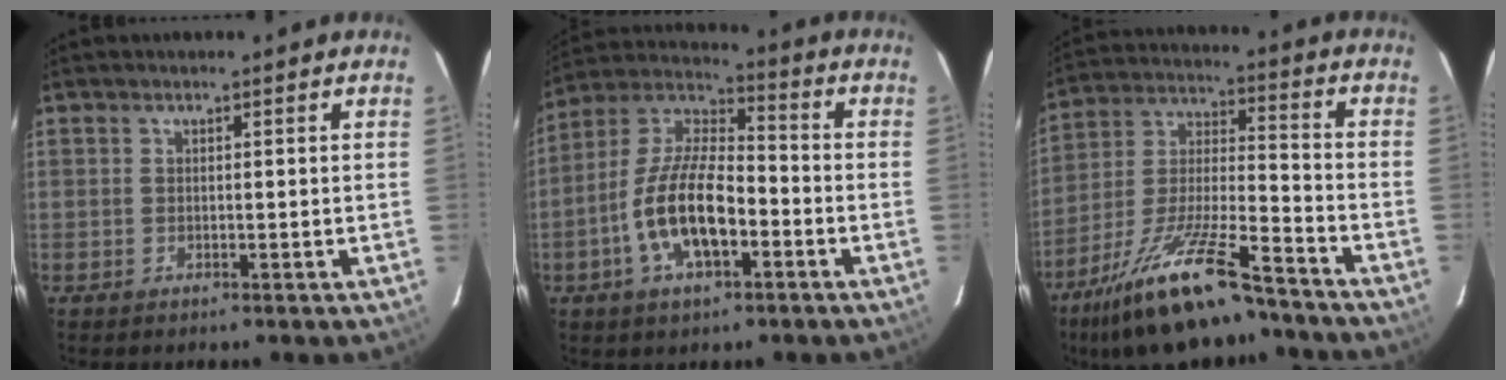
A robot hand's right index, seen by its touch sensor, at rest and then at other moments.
{"total": 14.5, "force": [-4.9, 6.0, 12.3], "torque": [-0.251, 0.004, -0.092]}
{"total": 20.0, "force": [-14.8, 4.1, 12.7], "torque": [-0.254, -0.021, -0.256]}